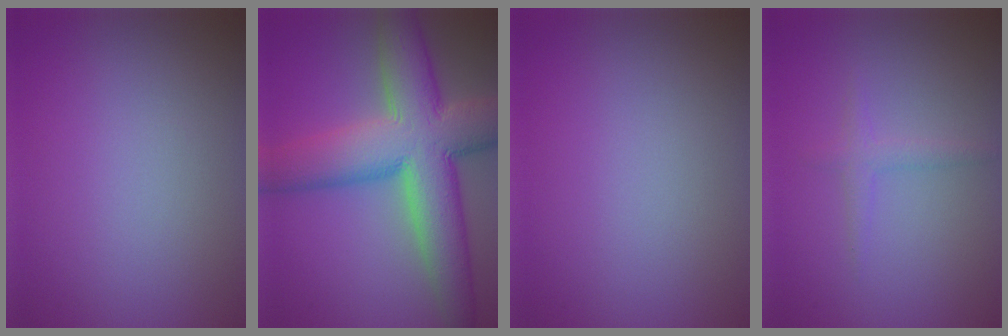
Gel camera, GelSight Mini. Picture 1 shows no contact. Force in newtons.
{"total": 12.2, "press": 12.2, "slide": 0.7}
{"total": 0.0}
{"total": 1.3, "press": 1.3, "slide": 0.0}